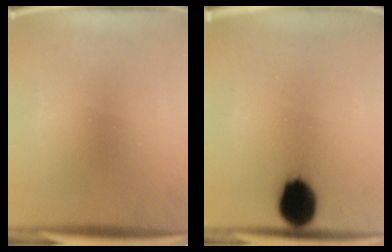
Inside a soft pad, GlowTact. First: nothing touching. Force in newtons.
{"total": 11.2}